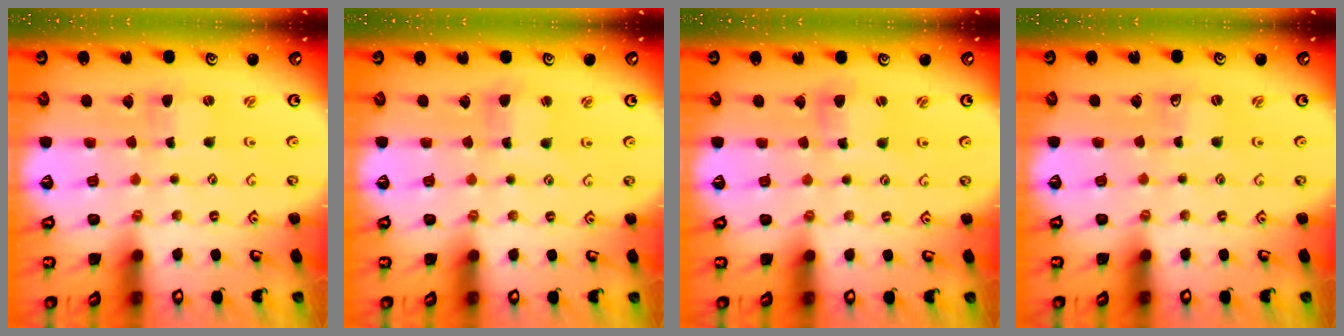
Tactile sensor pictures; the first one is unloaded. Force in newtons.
{"total": 2.7, "press": 2.7, "slide": 0.3}
{"total": 3.1, "press": 3.1, "slide": 0.2}
{"total": 0.6, "press": 0.6, "slide": 0.0}